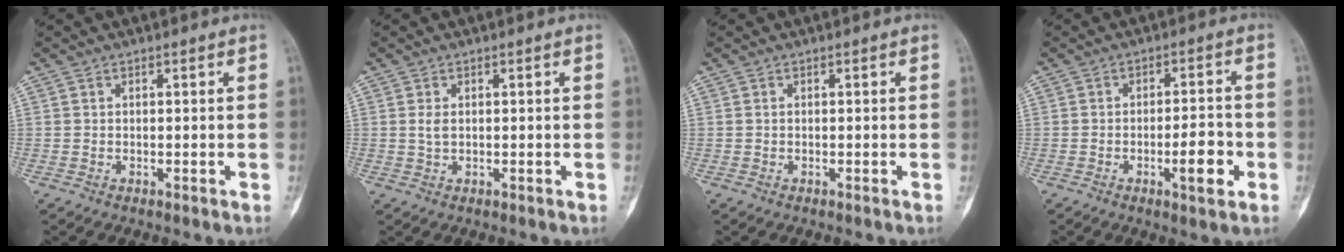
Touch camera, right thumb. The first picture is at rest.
{"total": 1.6, "force": [0.3, 0.9, 1.3], "torque": [-0.028, 0.002, 0.008]}
{"total": 0.0}
{"total": 6.6, "force": [-2.2, 1.9, 5.9], "torque": [-0.087, 0.009, -0.030]}